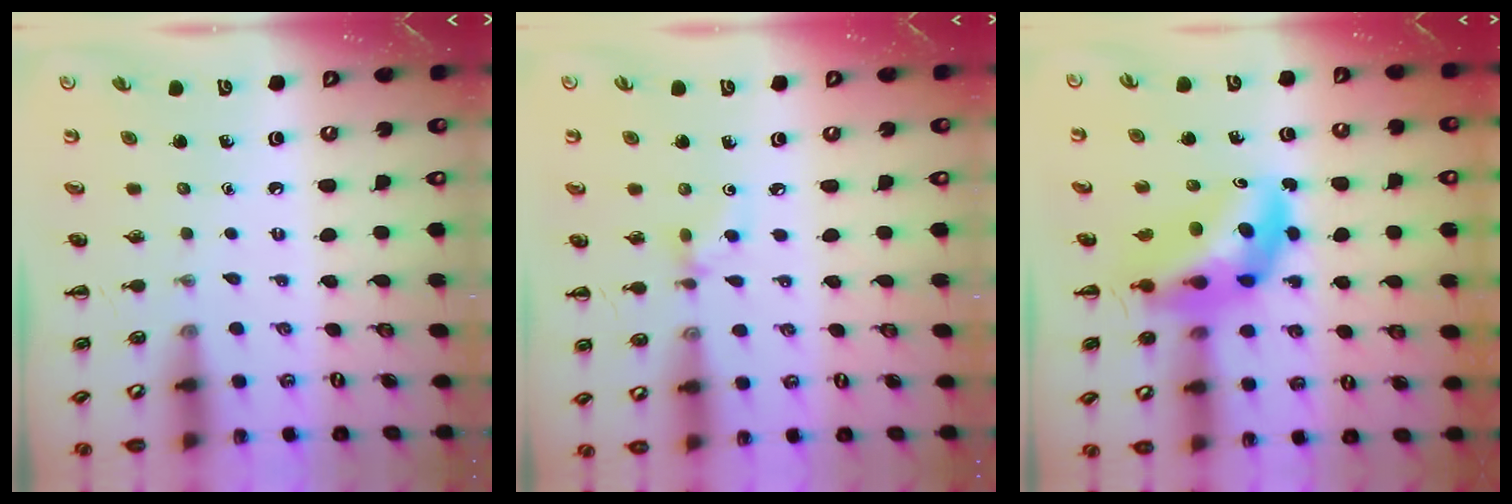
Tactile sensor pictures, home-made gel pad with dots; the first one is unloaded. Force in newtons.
{"total": 3.6, "press": 3.4, "slide": 1.3}
{"total": 12.9, "press": 12.3, "slide": 3.8}